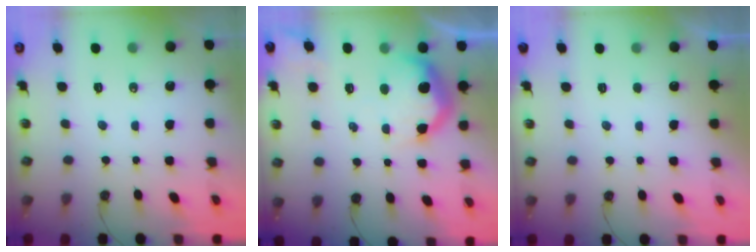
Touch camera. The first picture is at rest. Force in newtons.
{"total": 15.7, "press": 15.6, "slide": 1.3}
{"total": 0.7, "press": 0.2, "slide": 0.7}